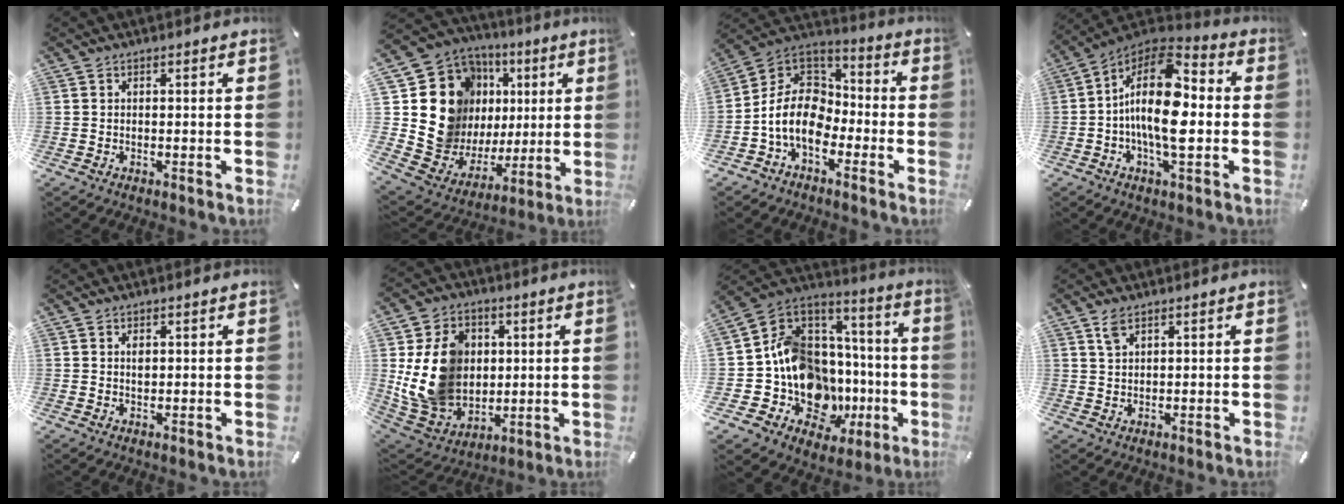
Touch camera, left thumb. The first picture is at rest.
{"total": 18.3, "force": [4.5, 16.1, 7.5], "torque": [-0.133, -0.052, 0.112]}
{"total": 13.2, "force": [-5.7, 9.3, 7.4], "torque": [-0.176, 0.018, -0.111]}
{"total": 18.4, "force": [-0.9, 8.5, 16.3], "torque": [-0.319, -0.005, -0.020]}
{"total": 1.4, "force": [0.3, 0.8, 1.1], "torque": [-0.024, 0.002, 0.005]}
{"total": 17.2, "force": [1.9, 14.2, 9.5], "torque": [-0.213, -0.008, 0.041]}
{"total": 15.9, "force": [-6.0, 11.8, 8.8], "torque": [-0.182, -0.044, -0.085]}
{"total": 3.3, "force": [2.0, 1.6, 2.1], "torque": [-0.045, 0.001, 0.036]}